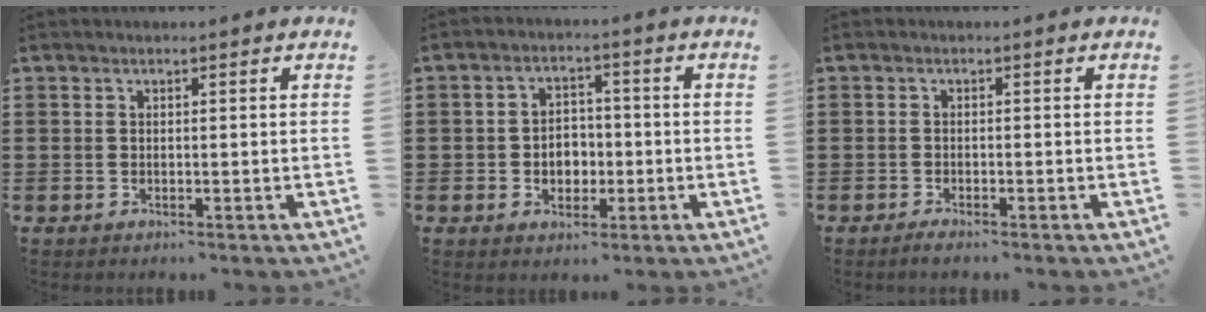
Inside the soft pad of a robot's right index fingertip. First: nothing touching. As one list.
[{"total": 4.1, "force": [-0.9, 3.3, 2.2], "torque": [-0.041, 0.004, -0.022]}, {"total": 1.0, "force": [-1.0, 0.0, 0.3], "torque": [-0.008, -0.004, -0.018]}]